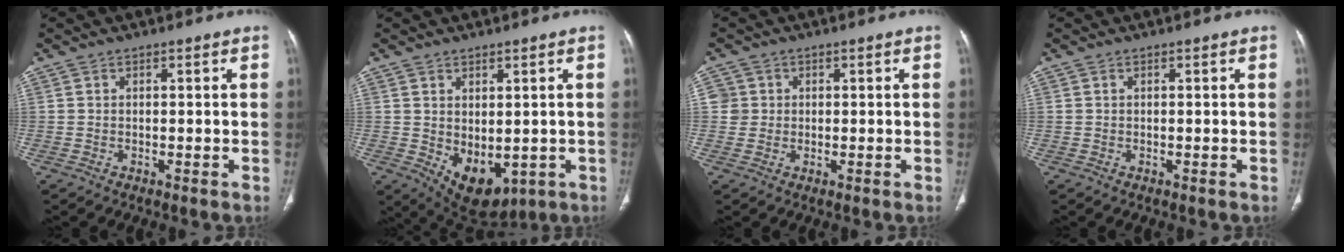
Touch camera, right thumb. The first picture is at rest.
{"total": 9.2, "force": [-1.5, 5.5, 7.2], "torque": [-0.084, -0.007, 0.007]}
{"total": 2.9, "force": [0.5, 2.9, 0.1], "torque": [0.019, 0.004, 0.007]}
{"total": 0.0}